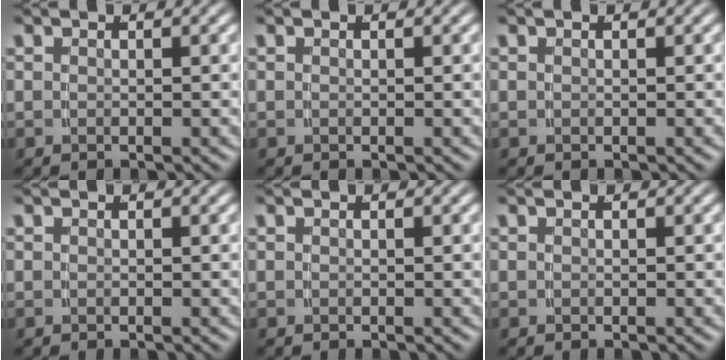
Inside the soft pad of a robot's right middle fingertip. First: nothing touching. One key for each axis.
{"total": 0.0}
{"total": 0.0}
{"total": 0.0}
{"total": 0.0}
{"total": 0.0}